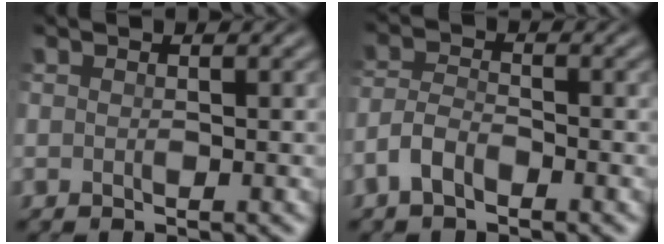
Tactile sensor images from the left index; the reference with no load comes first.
{"total": 2.6, "force": [-1.7, 1.2, 1.6], "torque": [-0.034, 0.005, -0.042]}